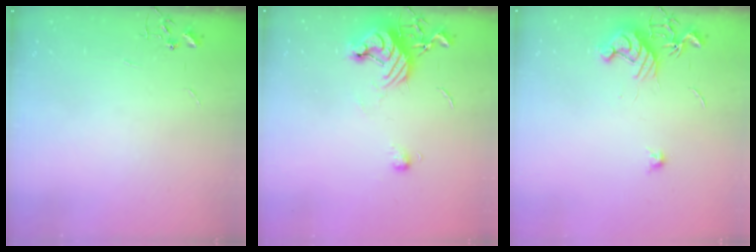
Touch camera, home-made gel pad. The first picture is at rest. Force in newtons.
{"total": 11.3, "press": 11.3, "slide": 1.3}
{"total": 10.1, "press": 10.1, "slide": 0.7}